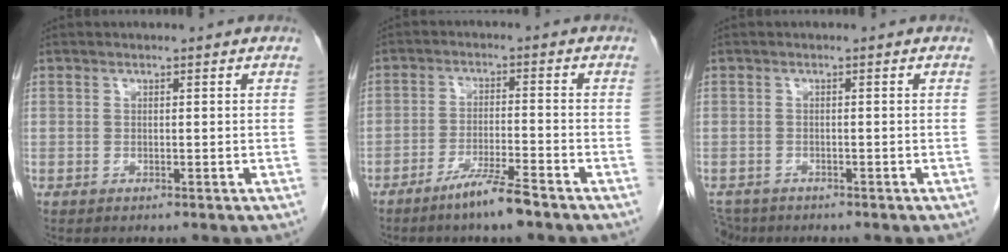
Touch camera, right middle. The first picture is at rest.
{"total": 5.8, "force": [-4.4, -0.1, 3.8], "torque": [-0.071, -0.010, -0.083]}
{"total": 3.5, "force": [-3.0, 1.7, 0.4], "torque": [-0.008, -0.006, -0.052]}